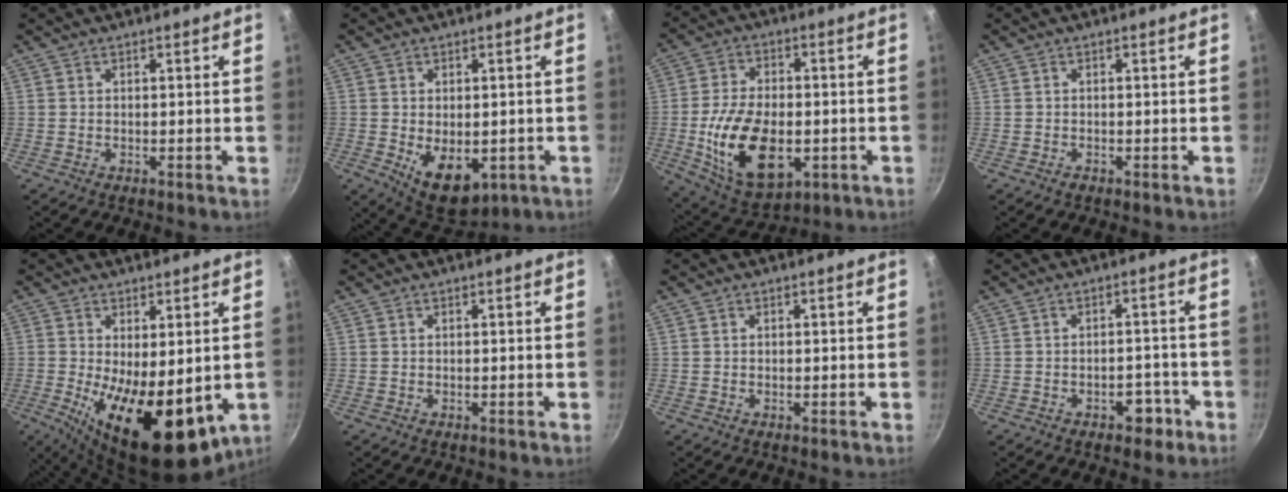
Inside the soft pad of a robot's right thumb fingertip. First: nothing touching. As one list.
[{"total": 10.0, "force": [-2.1, 6.3, 7.5], "torque": [-0.088, -0.011, -0.011]}, {"total": 18.1, "force": [-3.6, 10.6, 14.2], "torque": [-0.243, 0.006, -0.047]}, {"total": 0.6, "force": [-0.4, 0.3, 0.2], "torque": [-0.005, 0.003, -0.007]}, {"total": 16.4, "force": [-2.6, 7.3, 14.5], "torque": [-0.204, -0.021, -0.023]}, {"total": 0.0}, {"total": 0.0}, {"total": 4.7, "force": [-2.6, 2.9, 2.7], "torque": [-0.011, 0.025, -0.026]}]